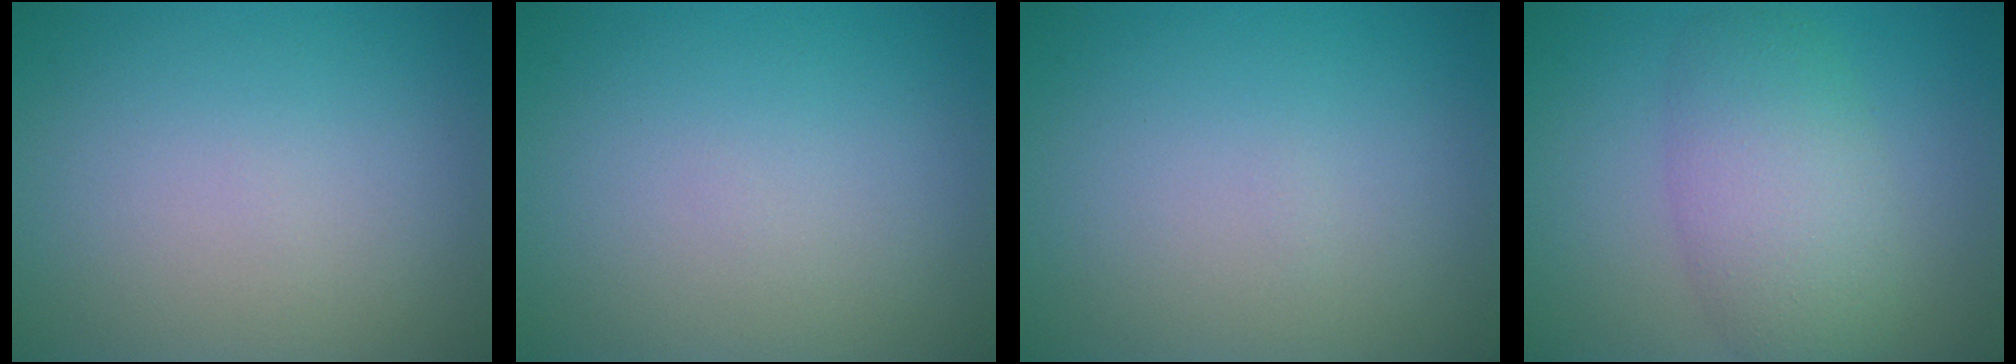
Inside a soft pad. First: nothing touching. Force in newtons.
{"total": 0.0}
{"total": 0.0}
{"total": 5.5, "press": 5.5, "slide": 0.4}